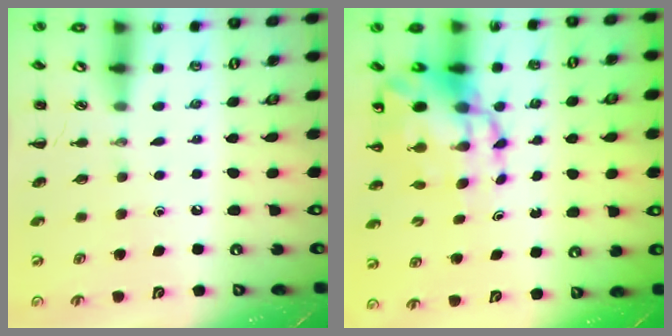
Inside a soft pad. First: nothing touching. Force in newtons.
{"total": 10.5, "press": 10.1, "slide": 2.7}